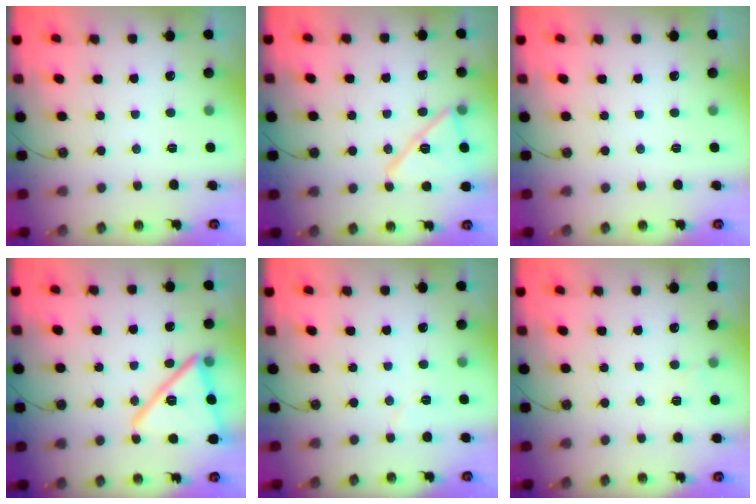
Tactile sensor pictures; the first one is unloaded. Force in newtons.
{"total": 14.6, "press": 14.6, "slide": 1.1}
{"total": 0.0}
{"total": 19.0, "press": 18.9, "slide": 1.6}
{"total": 4.4, "press": 4.2, "slide": 1.4}
{"total": 5.0, "press": 4.4, "slide": 2.3}